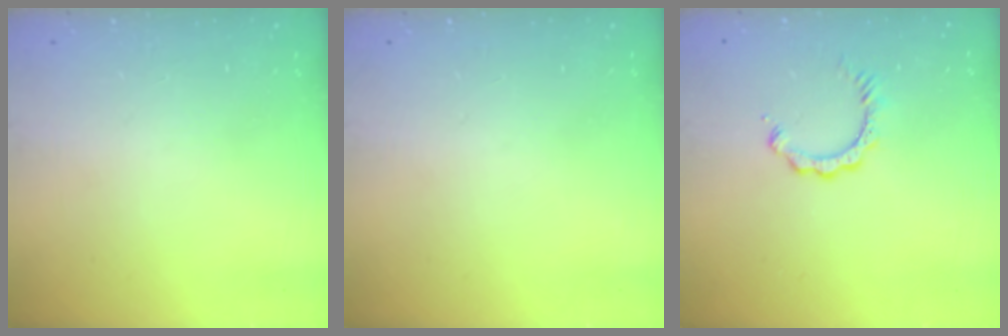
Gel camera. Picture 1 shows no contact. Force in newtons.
{"total": 0.0}
{"total": 4.1, "press": 4.0, "slide": 0.6}